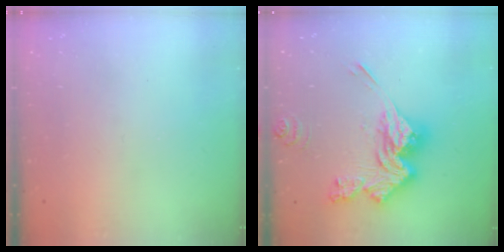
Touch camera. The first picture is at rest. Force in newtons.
{"total": 18.3, "press": 18.2, "slide": 1.7}